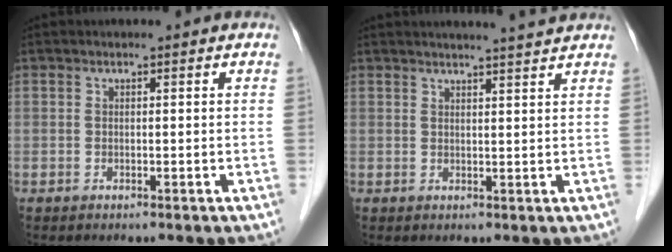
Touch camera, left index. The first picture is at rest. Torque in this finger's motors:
{"motor_torque": [1.01, -1.13, 0.19, 0.02]}